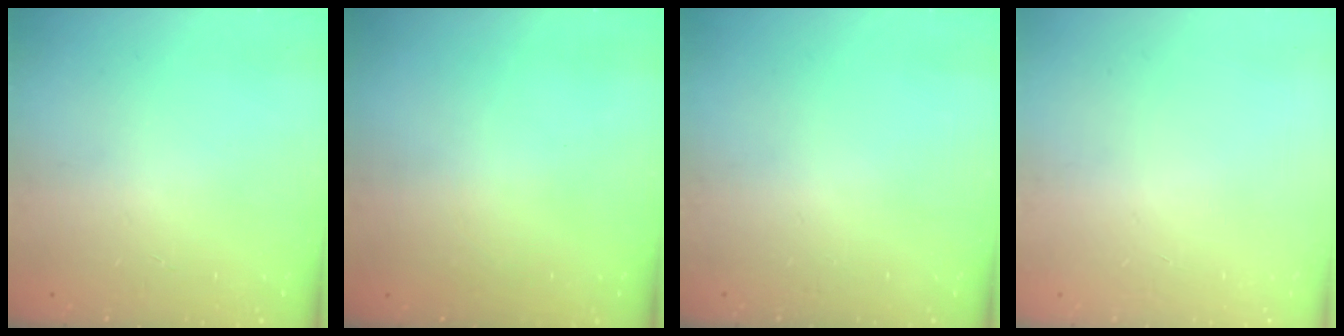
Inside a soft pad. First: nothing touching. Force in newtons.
{"total": 0.7, "press": 0.4, "slide": 0.5}
{"total": 0.0}
{"total": 0.0}